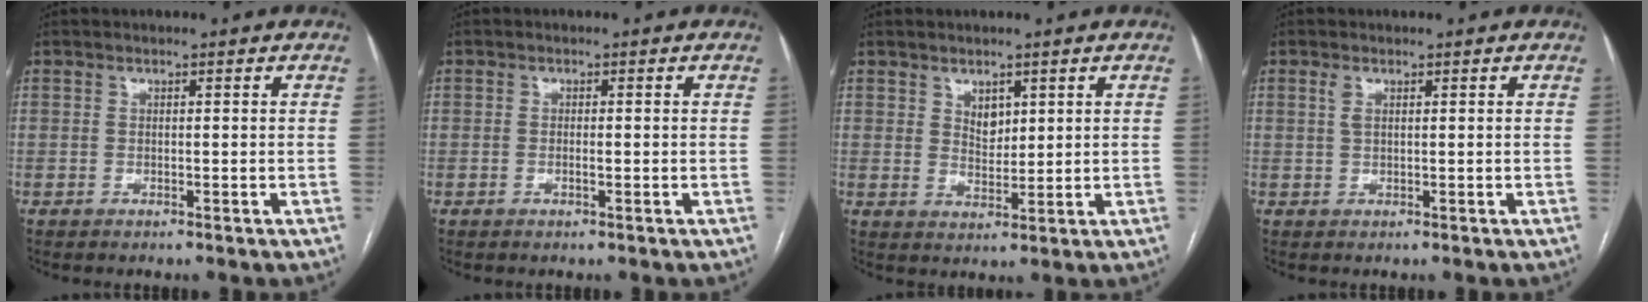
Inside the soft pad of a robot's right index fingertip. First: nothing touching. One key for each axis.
{"total": 1.0, "fx": -0.4, "fy": 0.3, "fz": 0.9, "tx": -0.018, "ty": 0.001, "tz": -0.007}
{"total": 3.2, "fx": 1.5, "fy": 2.1, "fz": 1.9, "tx": -0.035, "ty": -0.001, "tz": 0.034}
{"total": 1.2, "fx": 0.5, "fy": 0.6, "fz": 0.9, "tx": -0.023, "ty": 0.009, "tz": 0.011}